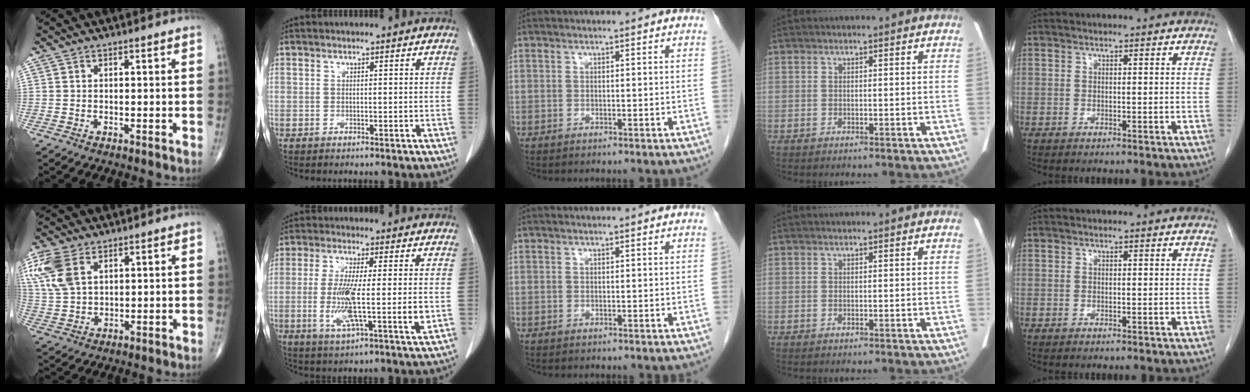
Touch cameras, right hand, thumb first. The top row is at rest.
{"thumb": {"total": 10.1, "force": [4.4, 5.9, 6.9], "torque": [-0.164, -0.001, 0.095]}, "index": {"total": 10.7, "force": [-1.5, 1.0, 10.6], "torque": [-0.200, -0.016, -0.029]}}